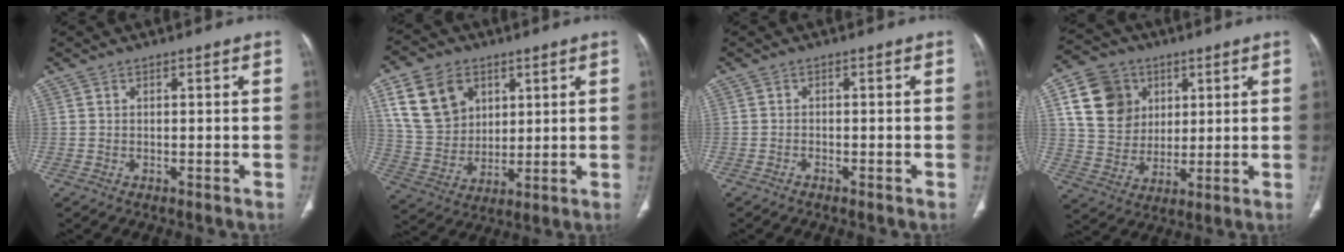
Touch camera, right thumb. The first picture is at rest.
{"total": 14.3, "force": [6.2, 10.7, 7.3], "torque": [-0.115, -0.014, 0.130]}
{"total": 0.7, "force": [-0.7, 0.2, 0.2], "torque": [-0.008, 0.004, -0.013]}
{"total": 13.9, "force": [4.8, 11.6, 6.0], "torque": [-0.086, -0.004, 0.092]}